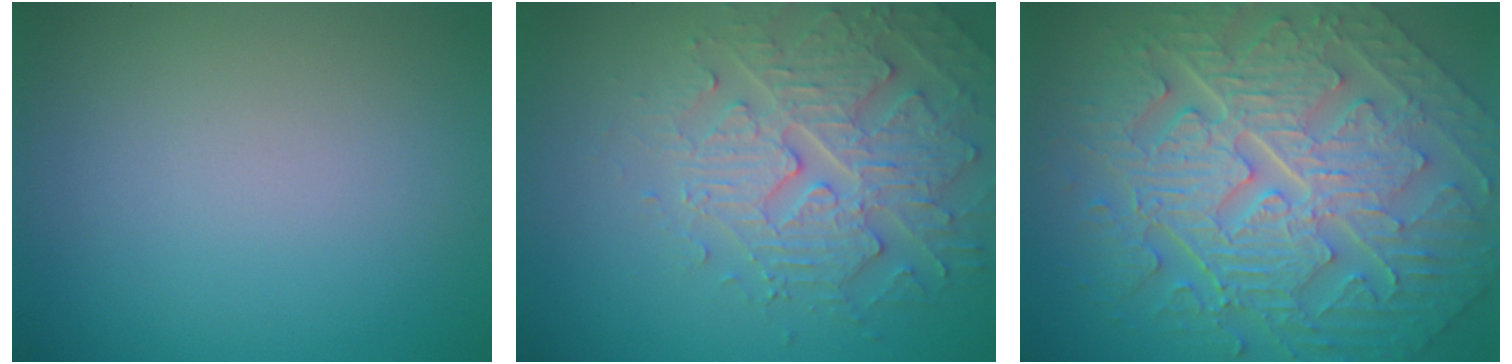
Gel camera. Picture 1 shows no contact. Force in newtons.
{"total": 4.6, "press": 4.4, "slide": 1.1}
{"total": 11.6, "press": 7.9, "slide": 8.4}